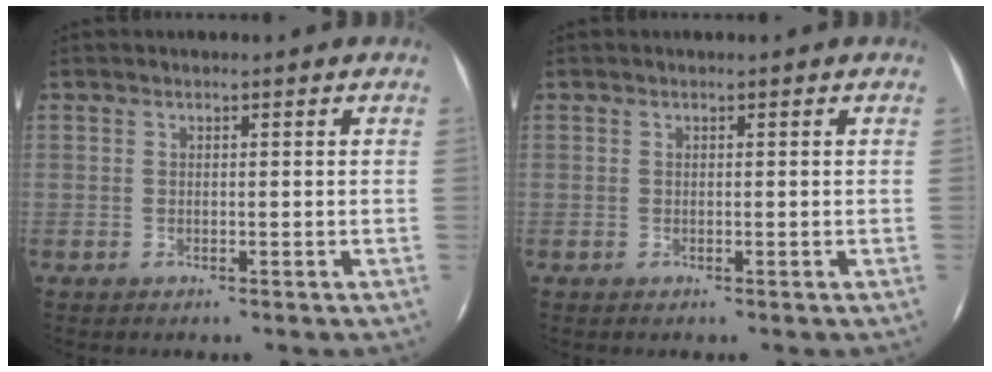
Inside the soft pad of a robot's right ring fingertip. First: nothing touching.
{"total": 0.0}